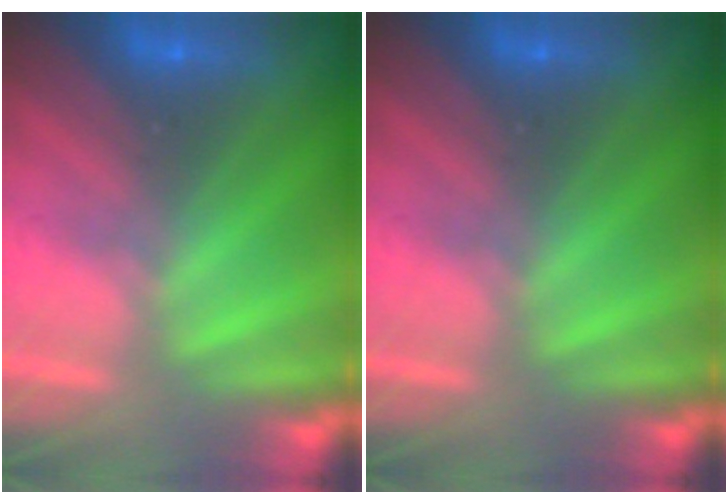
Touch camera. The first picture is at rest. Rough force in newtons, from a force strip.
{"total": 0.0}